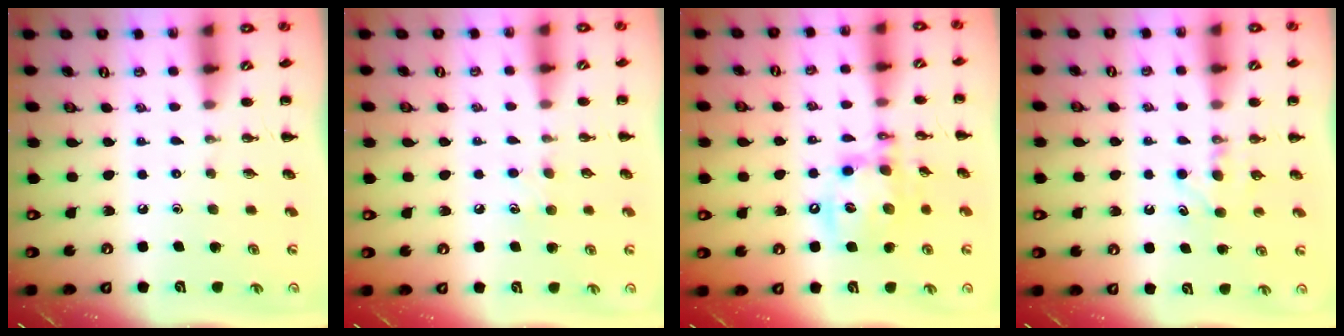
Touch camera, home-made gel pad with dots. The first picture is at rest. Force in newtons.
{"total": 4.8, "press": 4.7, "slide": 1.2}
{"total": 14.5, "press": 14.1, "slide": 3.2}
{"total": 4.6, "press": 4.4, "slide": 1.5}